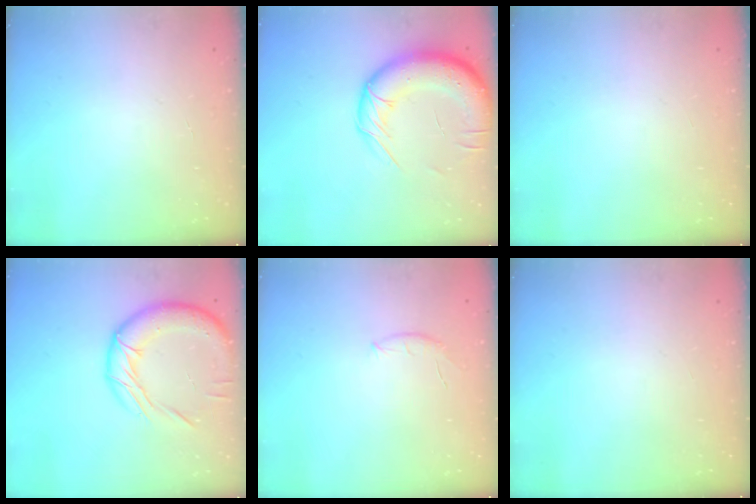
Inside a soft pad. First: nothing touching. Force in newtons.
{"total": 17.4, "press": 16.9, "slide": 3.9}
{"total": 0.0}
{"total": 17.5, "press": 17.4, "slide": 1.5}
{"total": 6.9, "press": 6.8, "slide": 1.2}
{"total": 0.0}